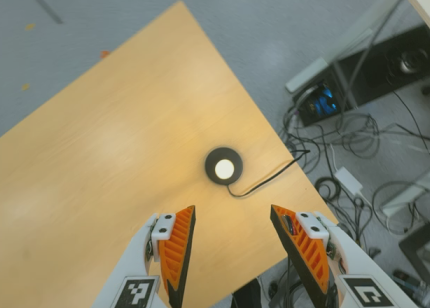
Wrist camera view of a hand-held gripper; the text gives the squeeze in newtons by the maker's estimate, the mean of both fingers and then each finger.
{"total": 0.0}